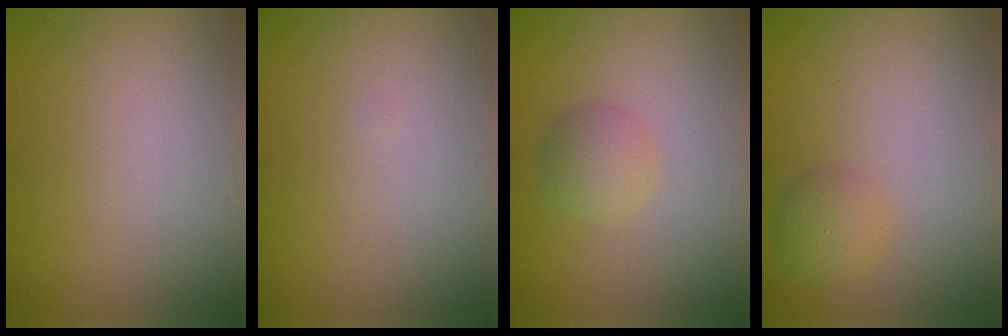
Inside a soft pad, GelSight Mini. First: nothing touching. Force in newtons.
{"total": 0.0}
{"total": 2.1, "press": 2.1, "slide": 0.0}
{"total": 1.9, "press": 1.9, "slide": 0.1}